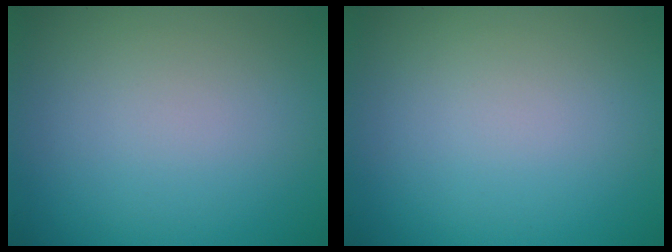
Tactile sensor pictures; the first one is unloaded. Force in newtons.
{"total": 0.0}